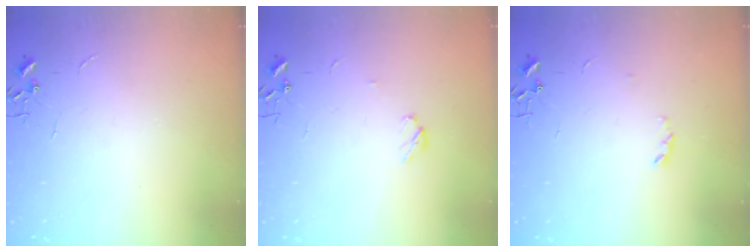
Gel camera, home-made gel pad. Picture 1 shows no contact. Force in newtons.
{"total": 4.1, "press": 4.1, "slide": 0.6}
{"total": 2.9, "press": 2.8, "slide": 0.5}